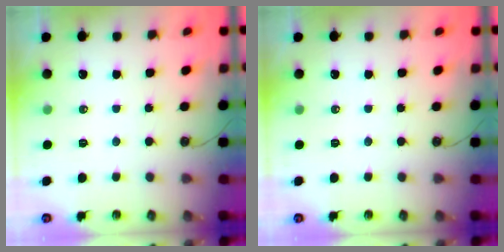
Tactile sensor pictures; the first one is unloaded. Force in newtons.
{"total": 0.0}